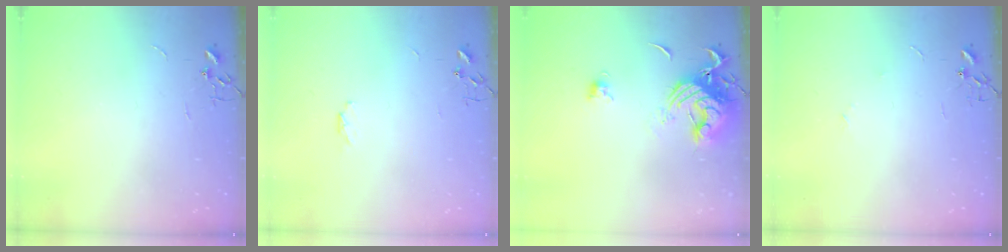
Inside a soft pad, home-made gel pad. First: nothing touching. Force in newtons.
{"total": 3.5, "press": 3.4, "slide": 1.0}
{"total": 13.0, "press": 12.9, "slide": 1.6}
{"total": 4.1, "press": 4.0, "slide": 0.5}